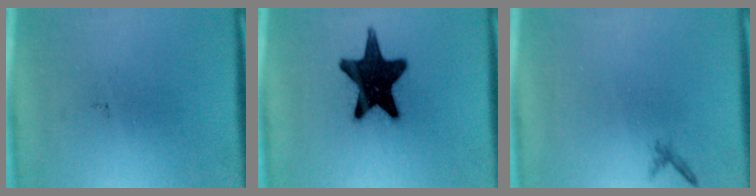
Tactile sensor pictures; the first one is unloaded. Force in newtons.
{"total": 18.2}
{"total": 0.6}